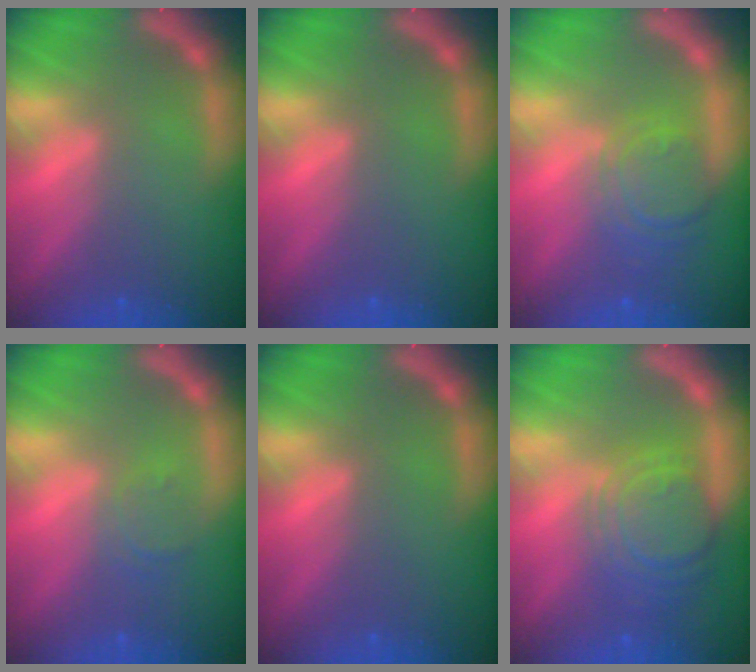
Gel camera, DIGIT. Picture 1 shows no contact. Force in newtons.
{"total": 0.0}
{"total": 5.0}
{"total": 1.9}
{"total": 0.0}
{"total": 7.6}